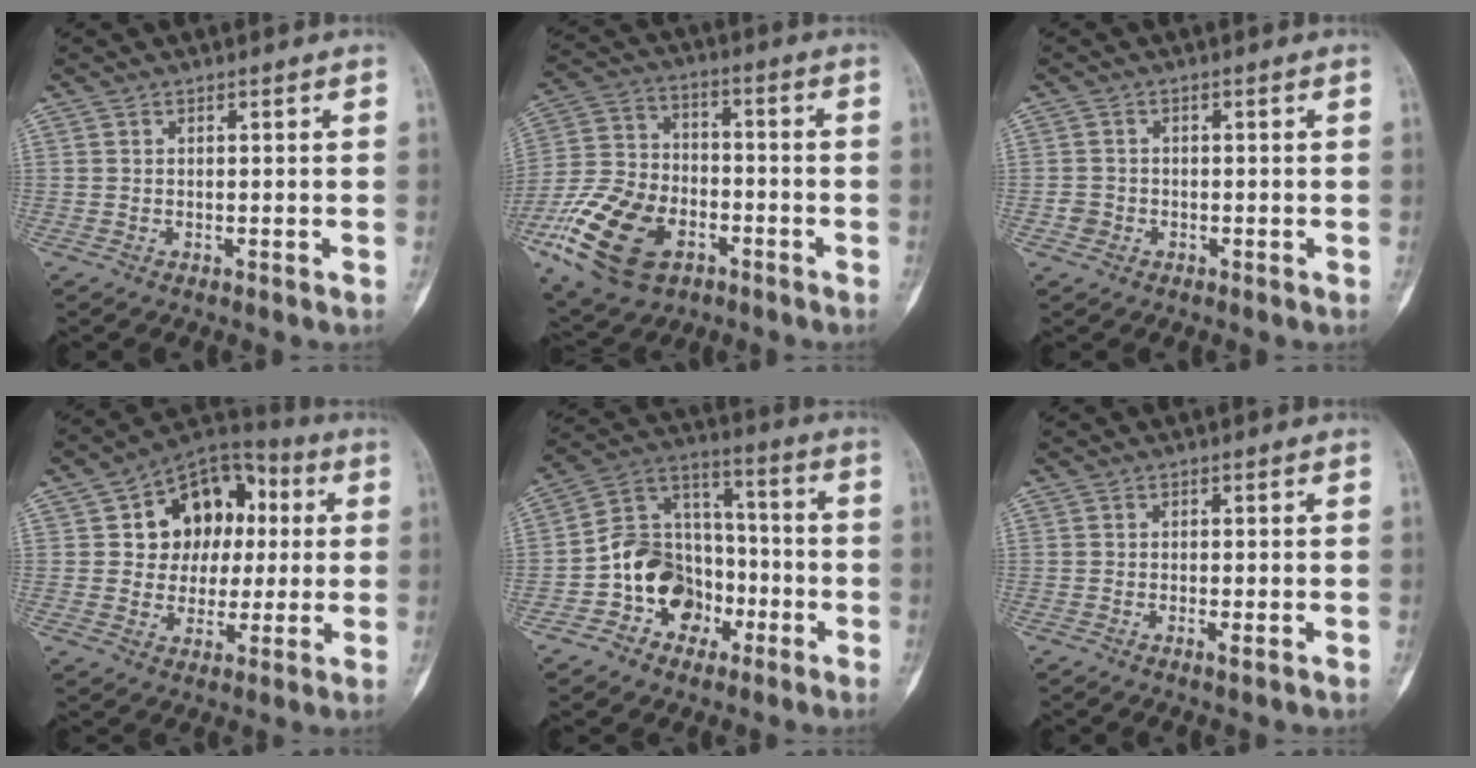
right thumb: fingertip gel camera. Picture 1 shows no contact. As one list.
[{"total": 19.7, "force": [-8.4, 12.3, 12.8], "torque": [-0.243, 0.033, -0.150]}, {"total": 1.9, "force": [-0.7, 1.7, 0.3], "torque": [0.005, 0.009, -0.016]}, {"total": 15.0, "force": [2.7, 11.8, 8.8], "torque": [-0.064, 0.020, 0.038]}, {"total": 14.1, "force": [-5.3, 11.2, 6.8], "torque": [-0.068, 0.071, -0.095]}, {"total": 1.3, "force": [-0.5, 0.3, 1.2], "torque": [-0.020, -0.002, -0.012]}]